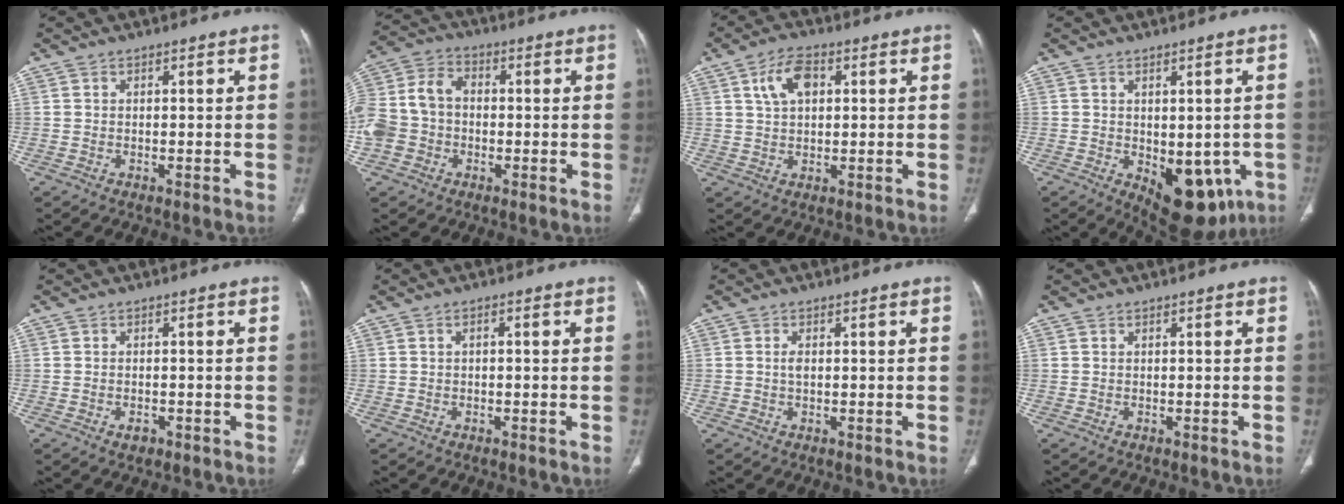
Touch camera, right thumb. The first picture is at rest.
{"total": 12.0, "force": [-1.5, 9.8, 6.7], "torque": [-0.142, 0.036, -0.035]}
{"total": 6.9, "force": [2.3, 4.1, 5.1], "torque": [-0.088, 0.005, 0.042]}
{"total": 12.4, "force": [-3.8, 6.8, 9.6], "torque": [-0.088, -0.003, -0.033]}
{"total": 1.7, "force": [-0.9, 1.0, 1.0], "torque": [-0.015, 0.005, -0.010]}
{"total": 0.8, "force": [0.0, 0.5, 0.7], "torque": [-0.011, 0.005, -0.003]}
{"total": 1.3, "force": [0.1, 0.7, 1.1], "torque": [-0.021, 0.001, 0.002]}
{"total": 0.0}